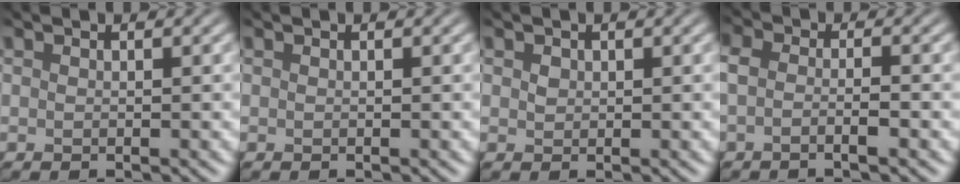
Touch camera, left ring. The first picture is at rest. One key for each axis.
{"total": 0.0}
{"total": 0.5, "fx": 0.1, "fy": 0.5, "fz": 0.2, "tx": -0.010, "ty": -0.002, "tz": 0.011}
{"total": 2.0, "fx": -1.5, "fy": 0.3, "fz": 1.2, "tx": -0.031, "ty": -0.007, "tz": -0.027}